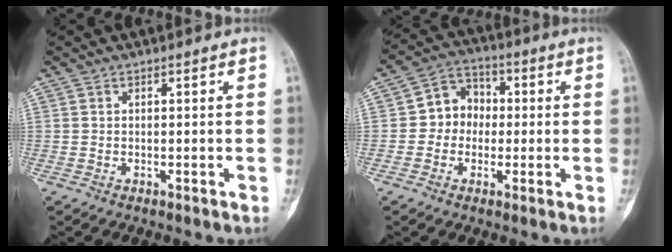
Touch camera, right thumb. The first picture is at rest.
{"total": 7.8, "force": [-0.3, 6.9, 3.7], "torque": [-0.023, 0.025, -0.020]}